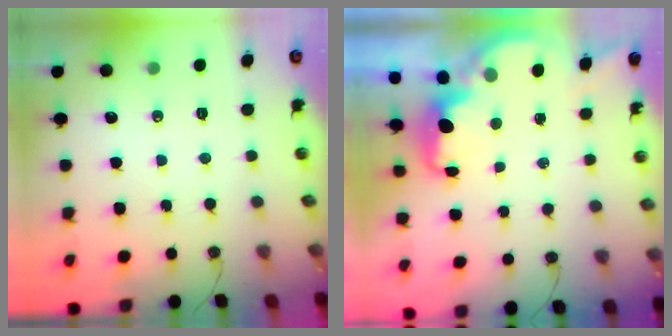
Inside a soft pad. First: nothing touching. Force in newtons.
{"total": 2.2, "press": 2.1, "slide": 0.8}